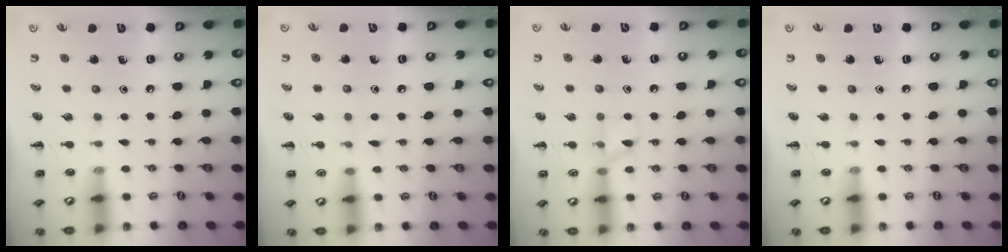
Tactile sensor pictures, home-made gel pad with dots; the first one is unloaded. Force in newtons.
{"total": 3.7, "press": 3.6, "slide": 1.2}
{"total": 6.4, "press": 6.4, "slide": 0.6}
{"total": 0.0}